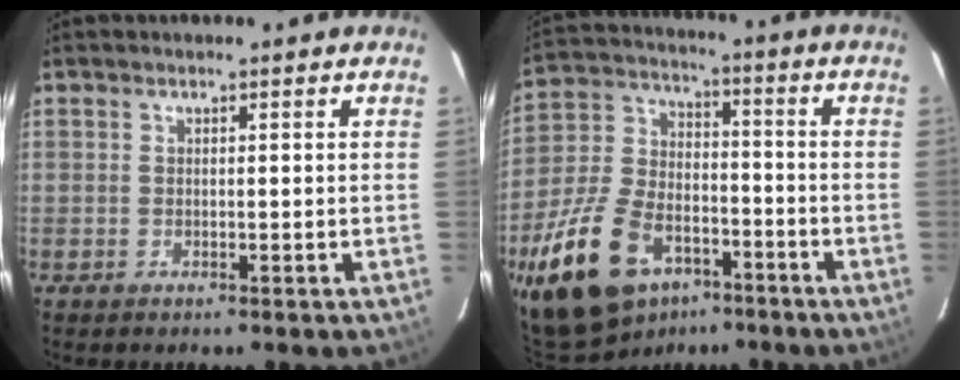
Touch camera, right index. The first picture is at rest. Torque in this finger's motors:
{"motor_torque": [1.09, -1.05, 0.85, 0.21]}